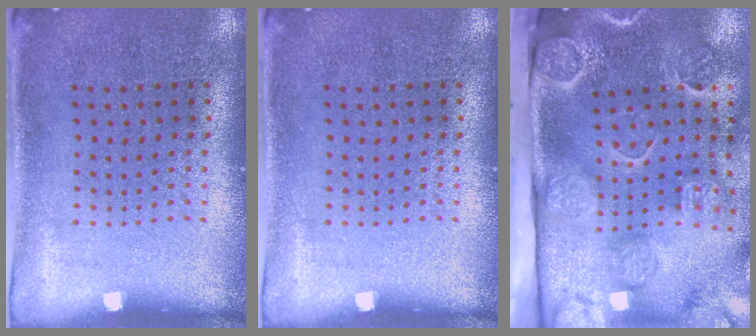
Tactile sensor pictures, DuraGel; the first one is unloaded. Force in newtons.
{"total": 0.0}
{"total": 4.7, "press": 3.6, "slide": 3.1}